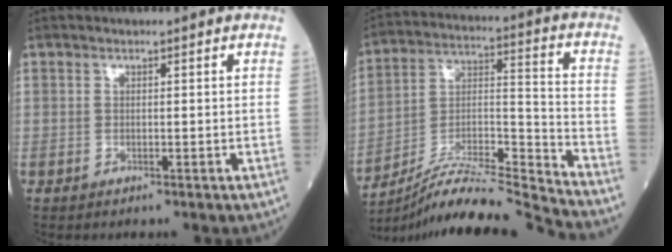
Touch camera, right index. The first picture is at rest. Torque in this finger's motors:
{"motor_torque": [-0.02, -0.02, 0.26, 0.09]}